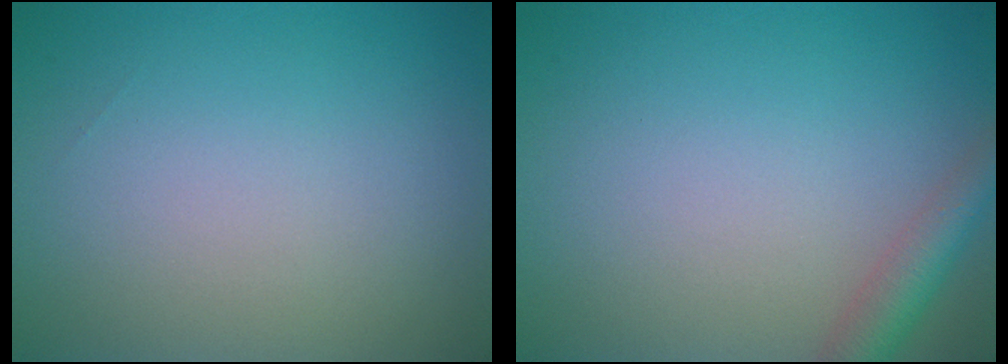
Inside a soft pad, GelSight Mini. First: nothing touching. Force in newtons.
{"total": 2.9, "press": 2.9, "slide": 0.2}